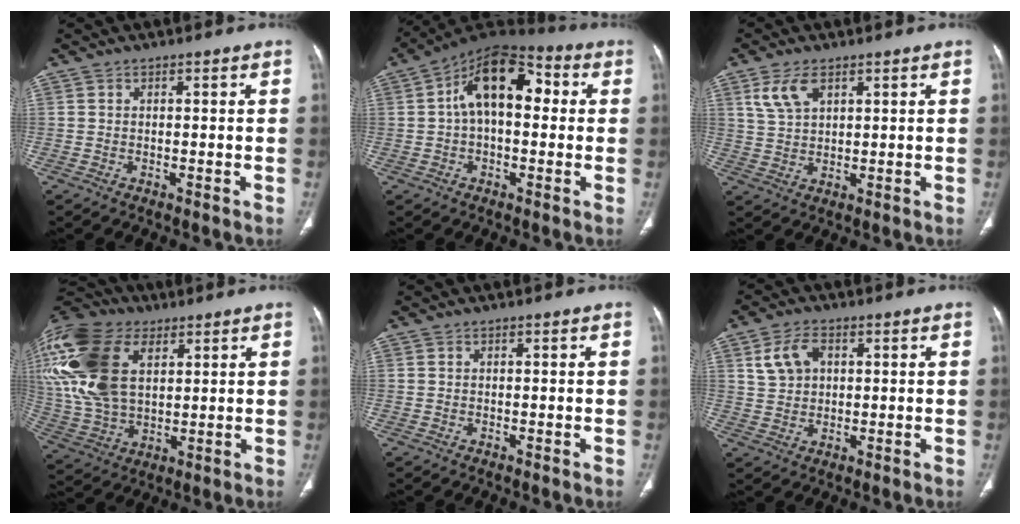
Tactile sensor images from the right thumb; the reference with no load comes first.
{"total": 14.1, "force": [2.1, 8.1, 11.4], "torque": [-0.161, 0.042, 0.023]}
{"total": 5.6, "force": [2.9, 3.0, 3.7], "torque": [-0.071, -0.005, 0.064]}
{"total": 24.6, "force": [8.3, 15.1, 17.6], "torque": [-0.402, 0.005, 0.155]}
{"total": 0.0}
{"total": 6.1, "force": [2.1, 4.2, 3.8], "torque": [-0.064, 0.004, 0.041]}